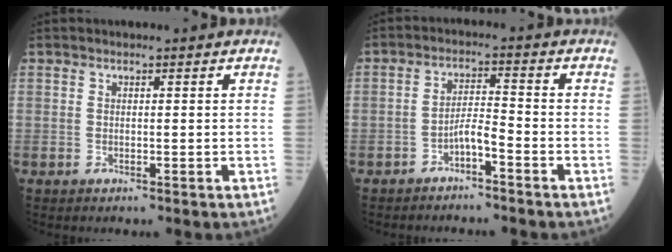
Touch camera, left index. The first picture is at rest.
{"total": 3.4, "force": [-2.4, 0.3, 2.5], "torque": [-0.045, 0.005, -0.045]}